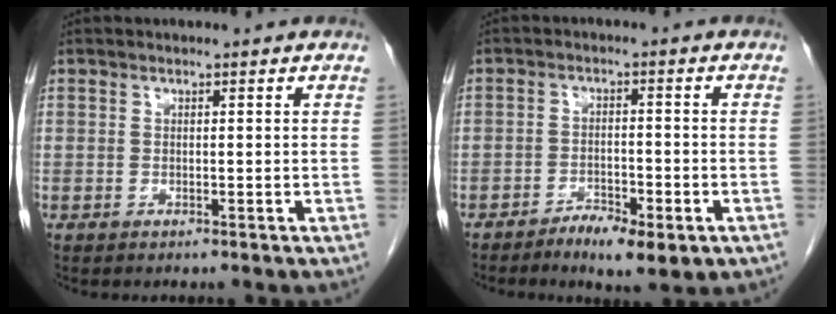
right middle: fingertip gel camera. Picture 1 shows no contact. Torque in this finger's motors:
{"motor_torque": [-0.04, -0.13, 0.08, 0.01]}